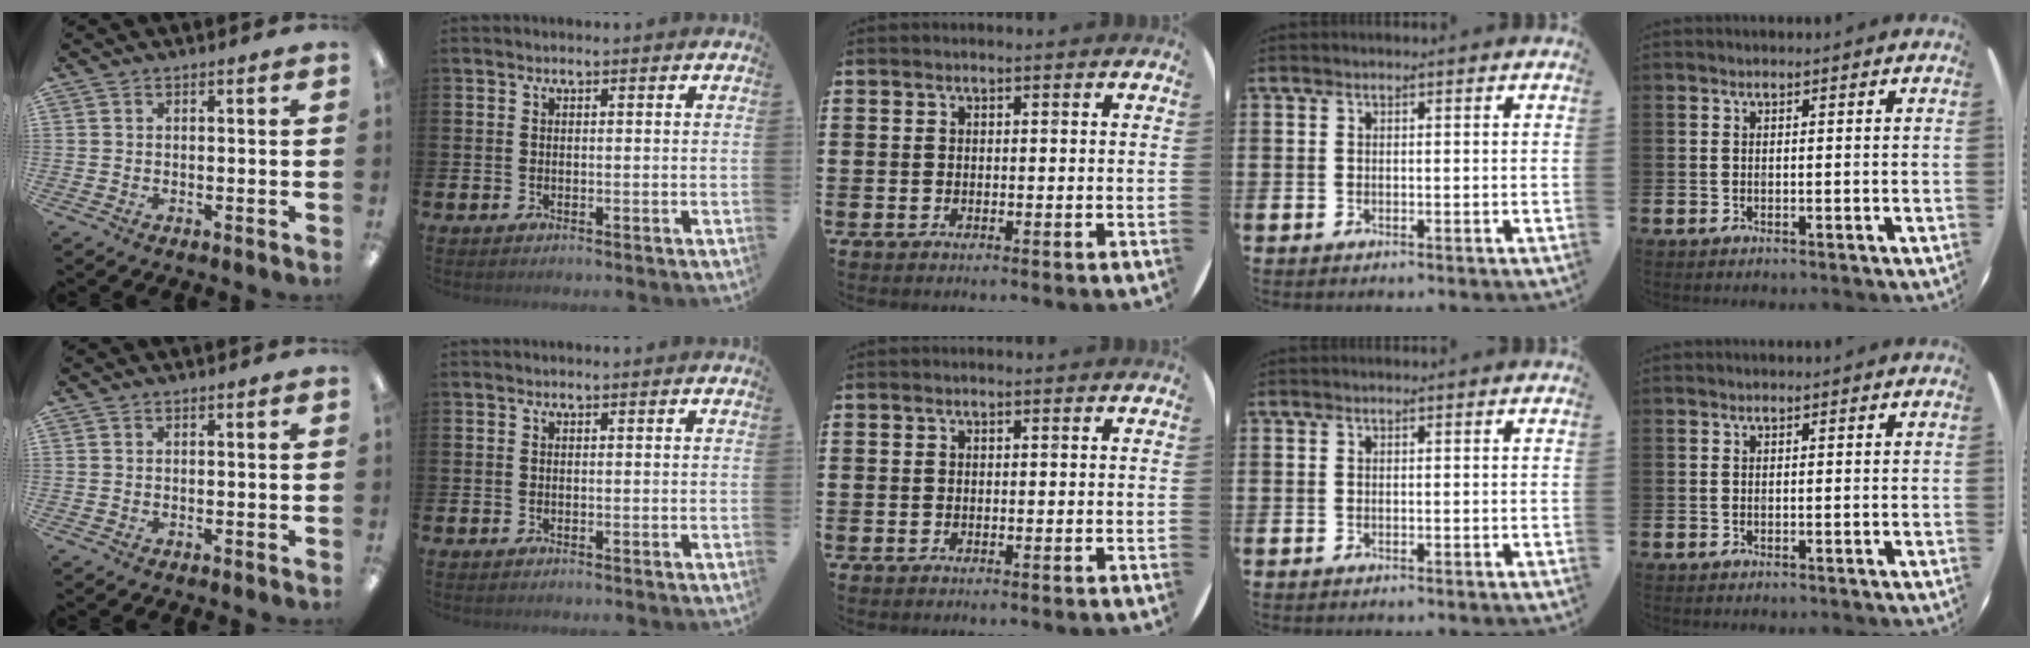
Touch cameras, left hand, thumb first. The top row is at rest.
{}